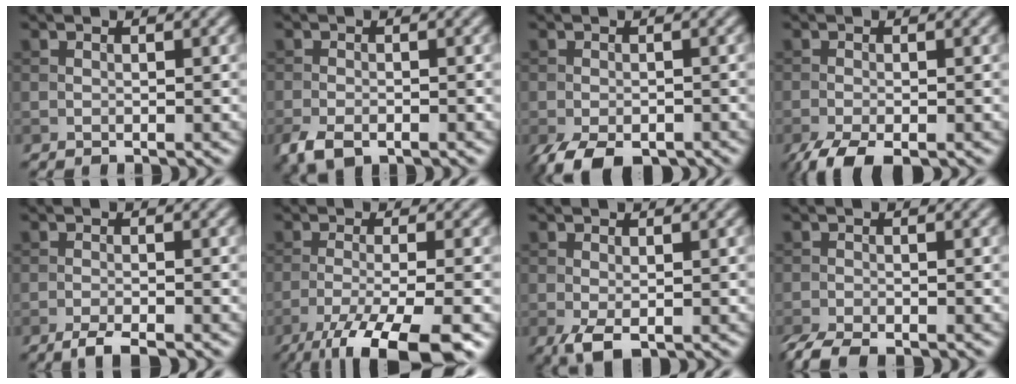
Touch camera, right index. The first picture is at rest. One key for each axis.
{"total": 3.2, "fx": -2.0, "fy": 1.6, "fz": 2.0, "tx": -0.039, "ty": -0.007, "tz": -0.040}
{"total": 4.9, "fx": -3.4, "fy": 2.1, "fz": 2.9, "tx": -0.047, "ty": -0.012, "tz": -0.054}
{"total": 3.8, "fx": -2.7, "fy": 1.0, "fz": 2.5, "tx": -0.047, "ty": -0.009, "tz": -0.052}
{"total": 2.3, "fx": -1.8, "fy": 0.4, "fz": 1.5, "tx": -0.031, "ty": -0.002, "tz": -0.038}
{"total": 8.9, "fx": -5.4, "fy": 2.2, "fz": 6.8, "tx": -0.105, "ty": -0.009, "tz": -0.103}
{"total": 2.3, "fx": -0.8, "fy": 0.9, "fz": 1.9, "tx": -0.043, "ty": -0.007, "tz": -0.016}
{"total": 3.6, "fx": -2.9, "fy": 0.9, "fz": 1.8, "tx": -0.033, "ty": -0.012, "tz": -0.061}